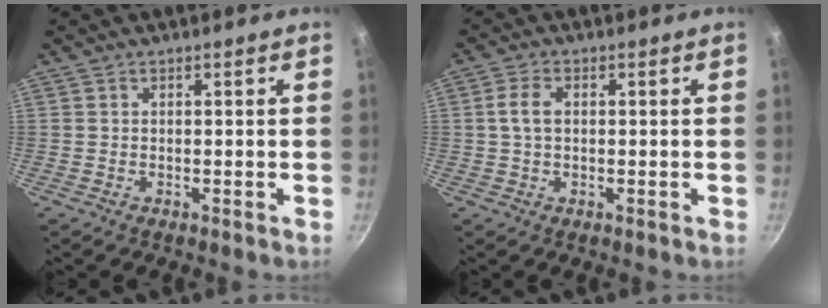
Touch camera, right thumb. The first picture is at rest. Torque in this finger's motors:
{"motor_torque": [-0.04, 0.25, 0.41, 0.24, 0.02]}